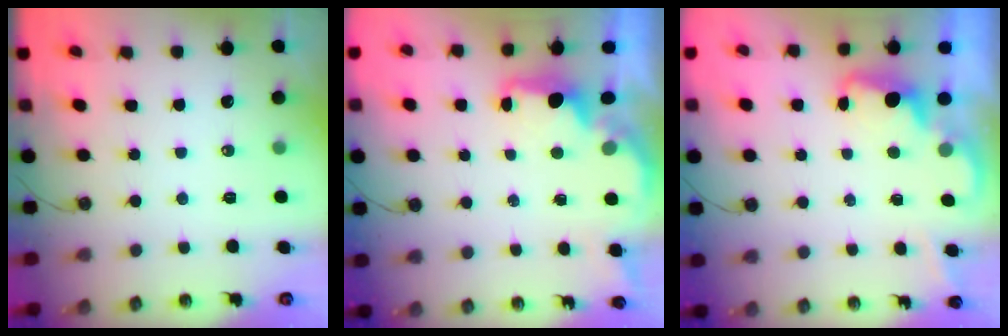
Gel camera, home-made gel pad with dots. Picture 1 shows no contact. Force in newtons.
{"total": 1.6, "press": 1.5, "slide": 0.5}
{"total": 2.1, "press": 2.0, "slide": 0.6}